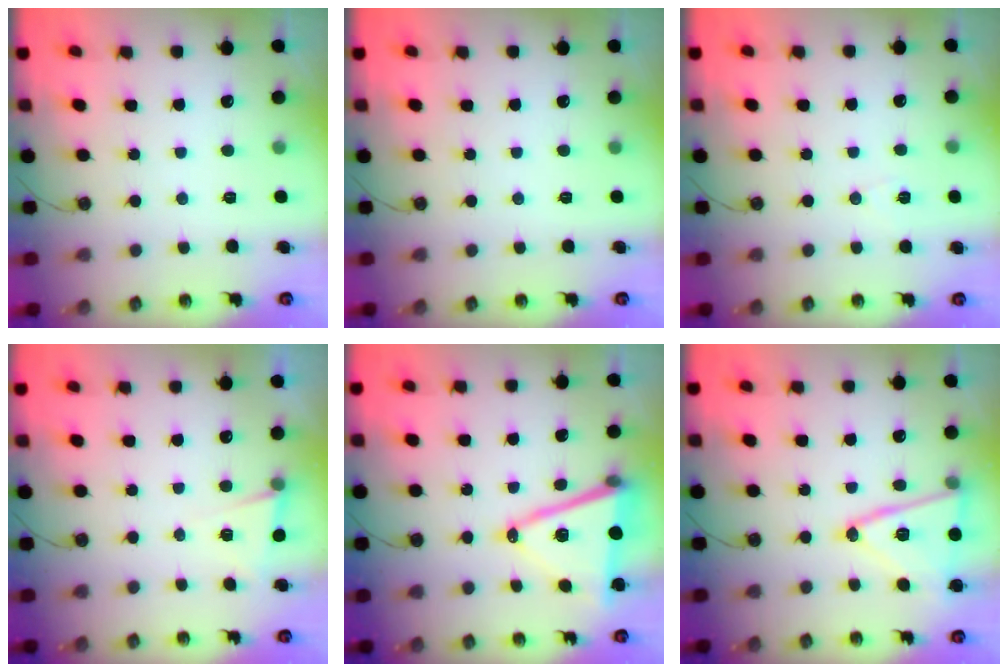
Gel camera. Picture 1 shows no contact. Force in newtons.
{"total": 0.0}
{"total": 5.7, "press": 5.1, "slide": 2.5}
{"total": 3.0, "press": 2.7, "slide": 1.2}
{"total": 15.3, "press": 14.9, "slide": 3.7}
{"total": 14.9, "press": 14.6, "slide": 3.1}